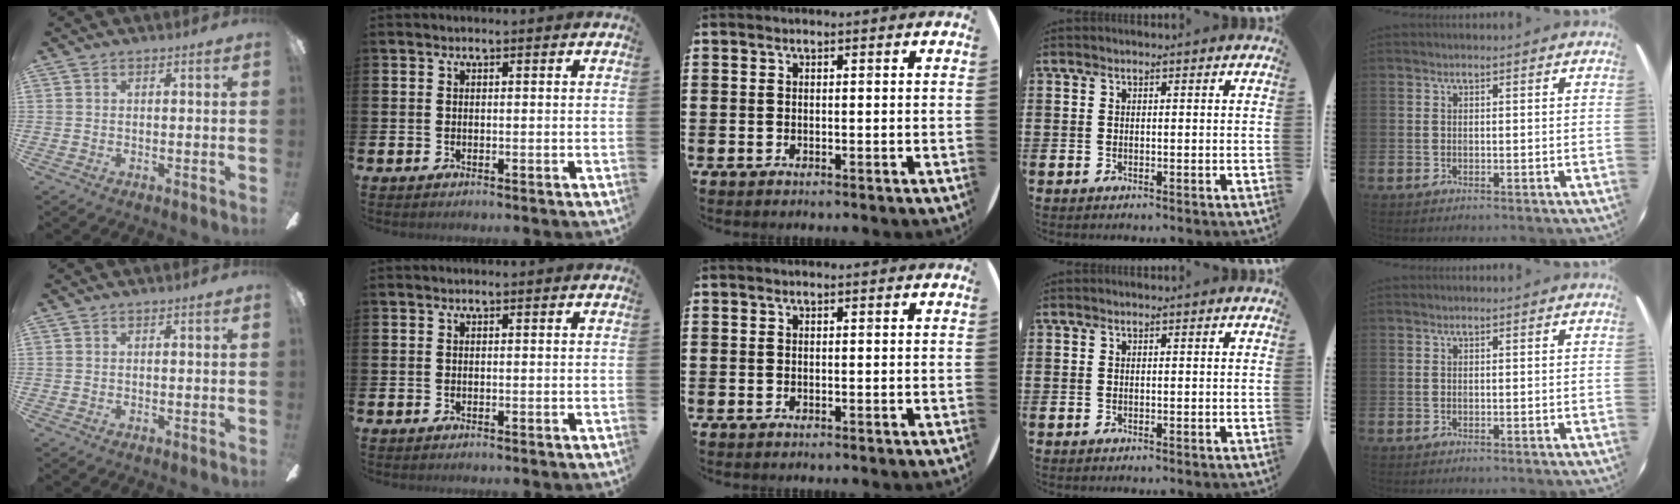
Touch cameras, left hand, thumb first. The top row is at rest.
{}